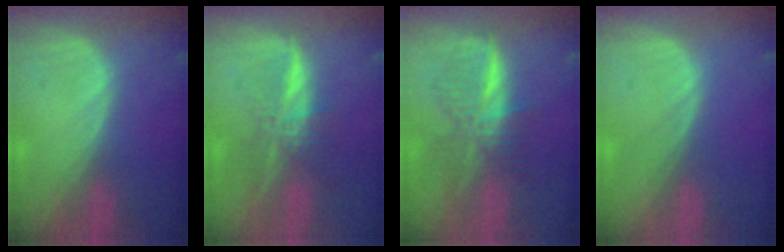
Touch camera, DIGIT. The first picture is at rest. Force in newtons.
{"total": 7.3, "press": 6.1, "slide": 4.0}
{"total": 6.7, "press": 6.7, "slide": 0.2}
{"total": 0.0}